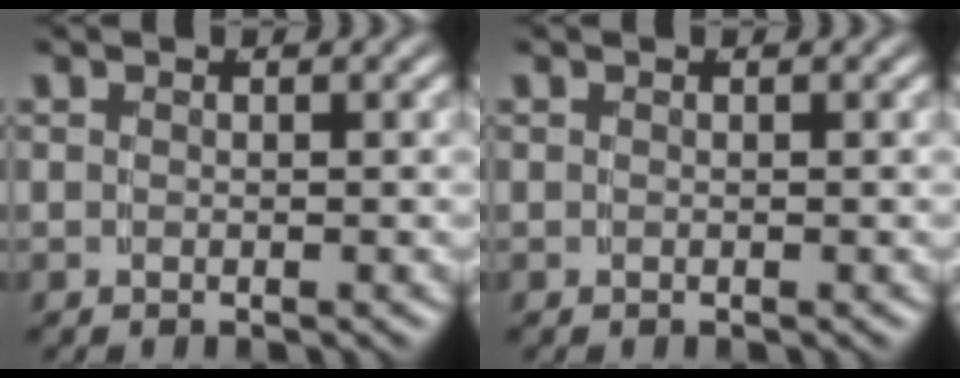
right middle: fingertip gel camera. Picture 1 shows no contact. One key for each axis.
{"total": 0.0}